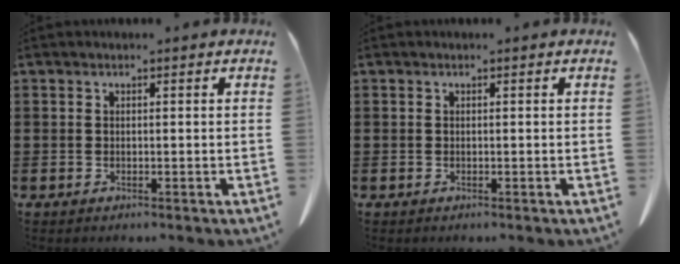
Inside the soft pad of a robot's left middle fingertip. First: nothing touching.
{"total": 0.0}